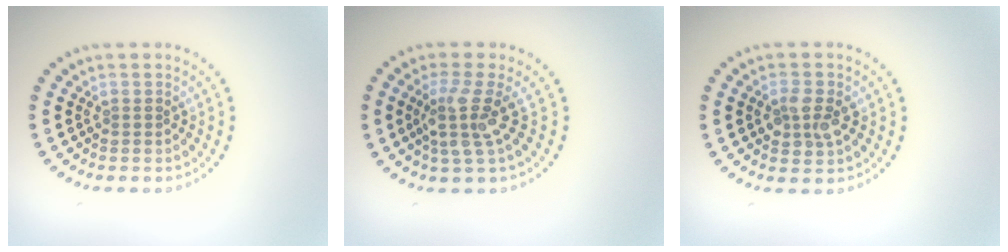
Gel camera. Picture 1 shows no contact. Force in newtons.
{"total": 3.2, "press": 2.4, "slide": 2.2}
{"total": 2.4, "press": 2.4, "slide": 0.1}